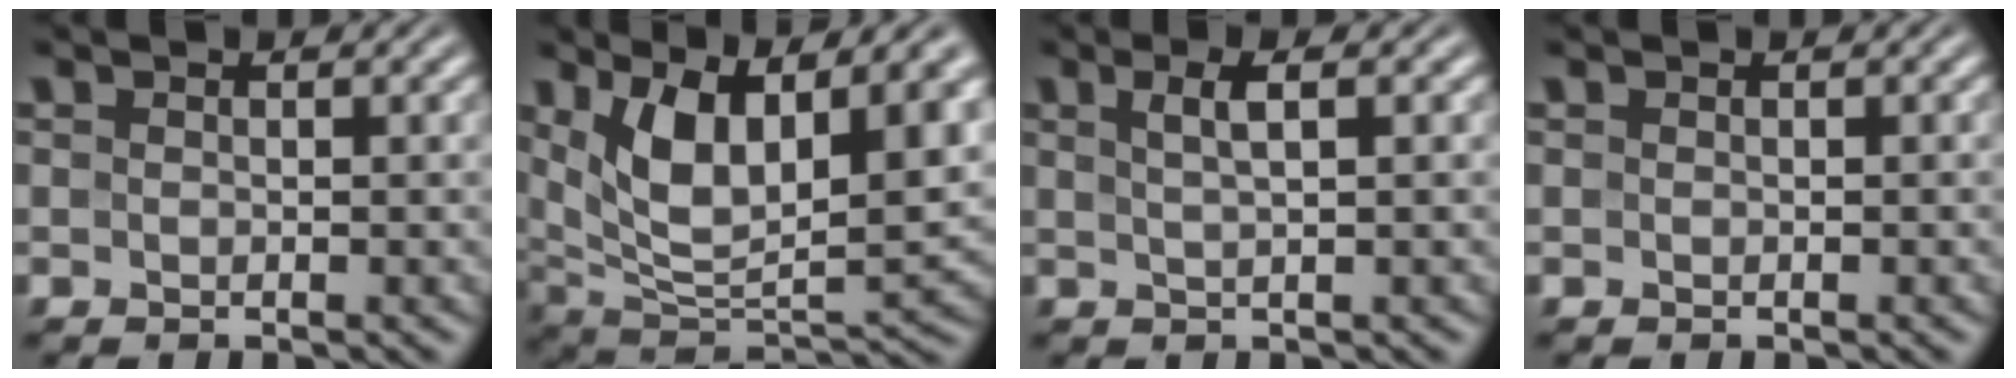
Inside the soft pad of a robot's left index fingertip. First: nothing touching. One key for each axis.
{"total": 10.5, "fx": 3.3, "fy": 4.4, "fz": 8.9, "tx": -0.170, "ty": -0.014, "tz": 0.061}
{"total": 2.8, "fx": 0.9, "fy": 0.8, "fz": 2.5, "tx": -0.034, "ty": 0.007, "tz": 0.012}
{"total": 0.0}